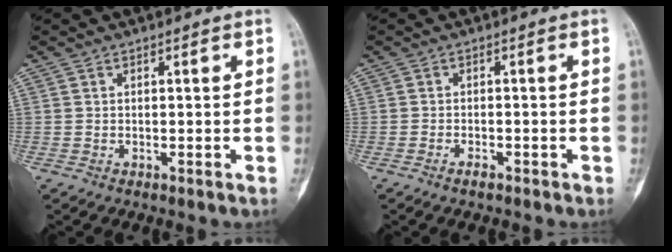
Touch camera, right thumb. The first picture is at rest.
{"total": 1.6, "force": [-1.2, 0.7, 0.8], "torque": [-0.014, 0.005, -0.023]}